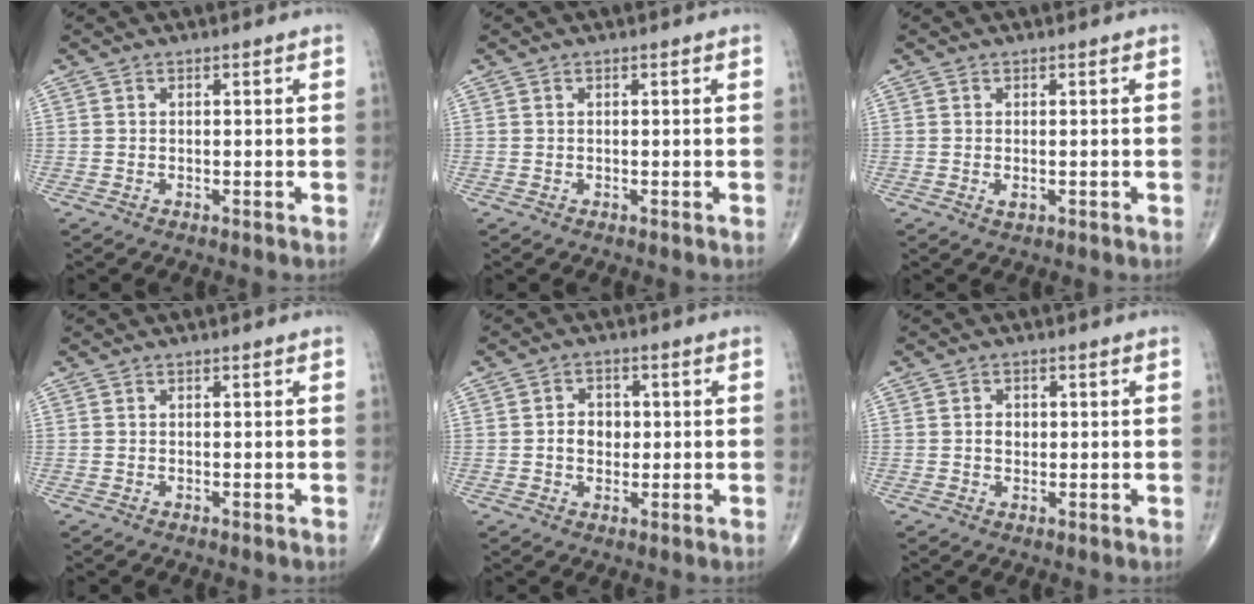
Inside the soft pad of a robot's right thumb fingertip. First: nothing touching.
{"total": 0.0}
{"total": 1.2, "force": [-0.2, 0.6, 1.0], "torque": [-0.019, -0.004, -0.003]}
{"total": 0.0}
{"total": 4.9, "force": [0.1, 3.9, 3.0], "torque": [-0.028, 0.007, 0.001]}
{"total": 2.7, "force": [0.2, 2.0, 1.7], "torque": [-0.019, 0.004, 0.004]}